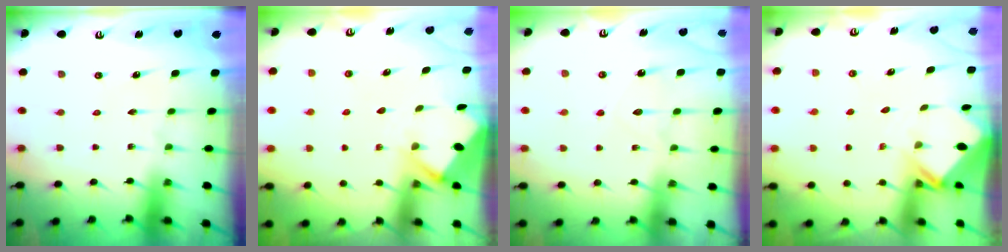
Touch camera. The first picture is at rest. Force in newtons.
{"total": 2.8, "press": 2.8, "slide": 0.4}
{"total": 7.6, "press": 7.5, "slide": 0.8}
{"total": 2.6, "press": 2.6, "slide": 0.1}